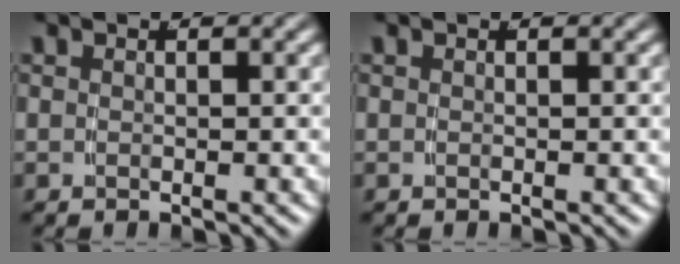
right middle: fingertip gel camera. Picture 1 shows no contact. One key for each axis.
{"total": 0.0}